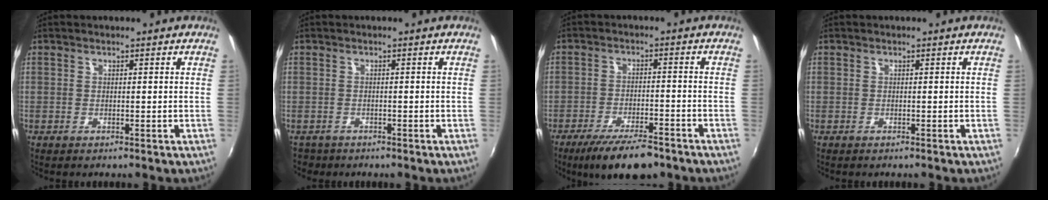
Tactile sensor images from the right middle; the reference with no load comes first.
{"total": 2.3, "force": [-1.7, 1.5, 0.4], "torque": [-0.015, -0.004, -0.025]}
{"total": 11.0, "force": [-8.3, 3.1, 6.4], "torque": [-0.137, -0.018, -0.133]}
{"total": 0.0}